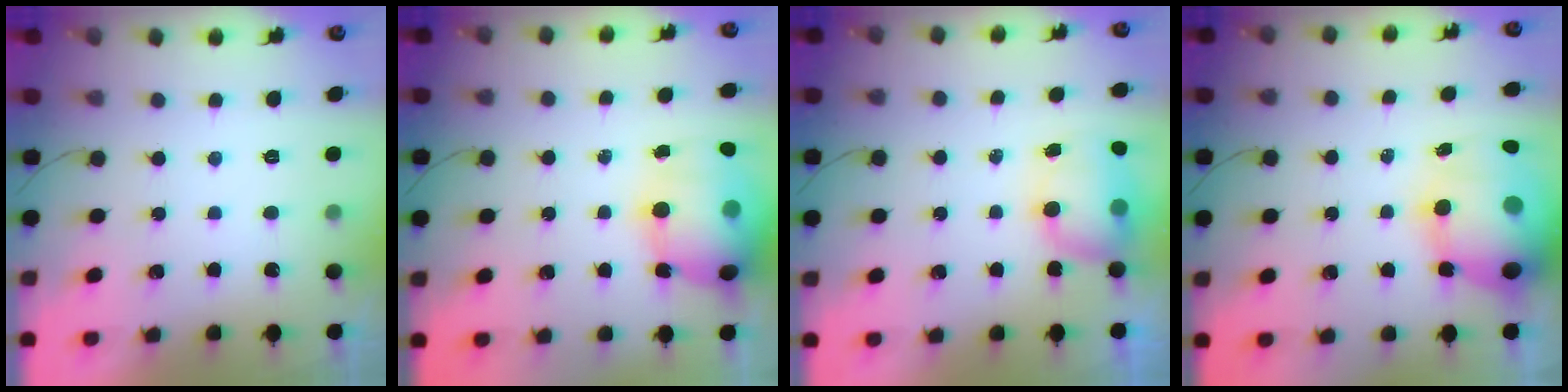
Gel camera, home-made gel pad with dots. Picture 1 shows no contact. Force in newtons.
{"total": 17.9, "press": 17.4, "slide": 4.2}
{"total": 7.8, "press": 7.4, "slide": 2.6}
{"total": 20.3, "press": 19.7, "slide": 4.7}